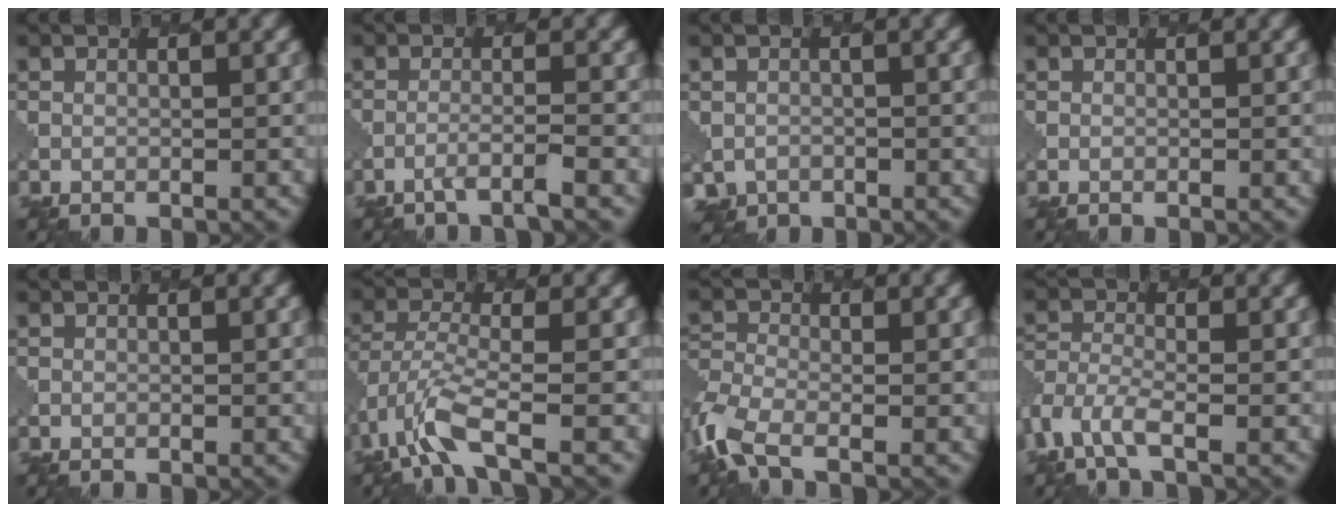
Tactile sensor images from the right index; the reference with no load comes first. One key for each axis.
{"total": 2.0, "fx": -1.4, "fy": 0.0, "fz": 1.4, "tx": -0.016, "ty": 0.005, "tz": -0.039}
{"total": 1.6, "fx": -0.8, "fy": 1.4, "fz": -0.1, "tx": 0.006, "ty": -0.012, "tz": -0.013}
{"total": 0.0}
{"total": 0.0}
{"total": 4.9, "fx": -3.1, "fy": 1.3, "fz": 3.6, "tx": -0.085, "ty": -0.011, "tz": -0.069}
{"total": 4.7, "fx": -3.0, "fy": 1.9, "fz": 3.0, "tx": -0.077, "ty": -0.012, "tz": -0.075}
{"total": 3.3, "fx": -2.2, "fy": 1.3, "fz": 2.1, "tx": -0.055, "ty": -0.013, "tz": -0.053}